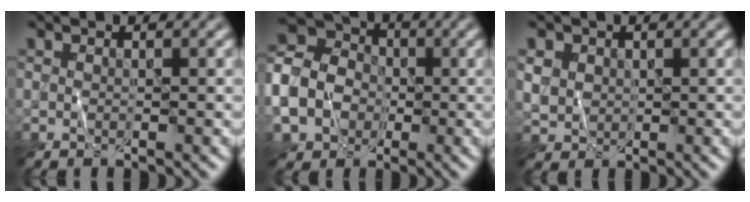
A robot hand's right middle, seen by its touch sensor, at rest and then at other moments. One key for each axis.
{"total": 12.0, "fx": -3.5, "fy": 10.2, "fz": 5.2, "tx": -0.132, "ty": -0.019, "tz": -0.090}
{"total": 2.5, "fx": 0.8, "fy": 2.2, "fz": 0.9, "tx": -0.031, "ty": -0.004, "tz": 0.025}